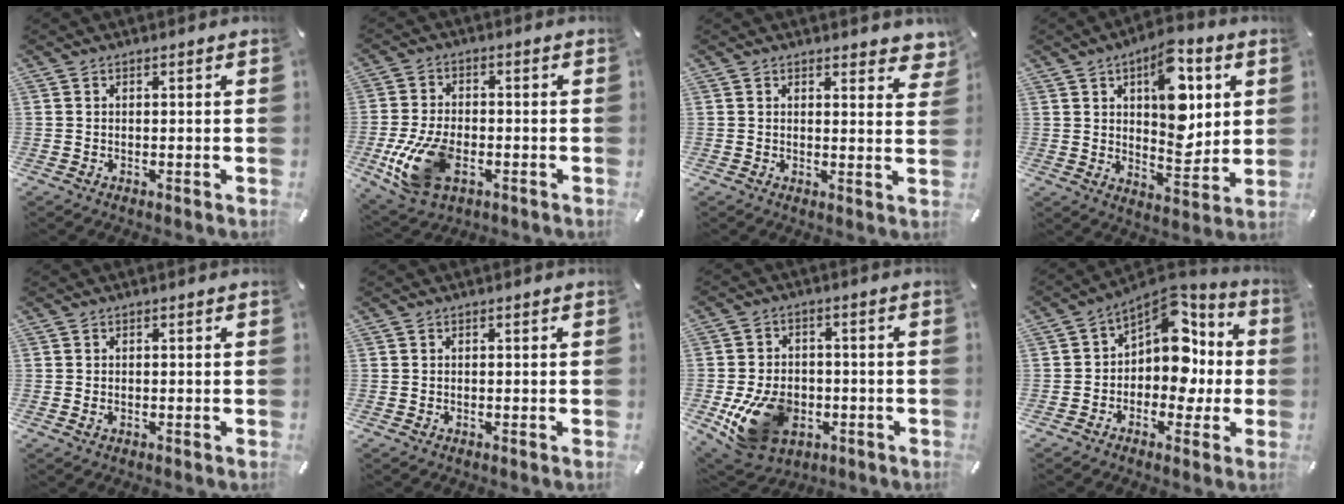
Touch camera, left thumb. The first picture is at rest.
{"total": 13.4, "force": [-3.8, 8.4, 9.7], "torque": [-0.219, 0.000, -0.067]}
{"total": 3.7, "force": [3.0, 1.7, 1.3], "torque": [-0.001, -0.022, 0.048]}
{"total": 15.0, "force": [5.4, 8.3, 11.4], "torque": [-0.140, -0.022, 0.089]}
{"total": 0.9, "force": [-0.2, 0.7, 0.6], "torque": [-0.013, 0.001, -0.004]}
{"total": 0.0}
{"total": 15.4, "force": [-4.7, 11.5, 9.1], "torque": [-0.178, 0.022, -0.072]}
{"total": 12.8, "force": [2.7, 9.2, 8.4], "torque": [-0.120, -0.024, 0.051]}